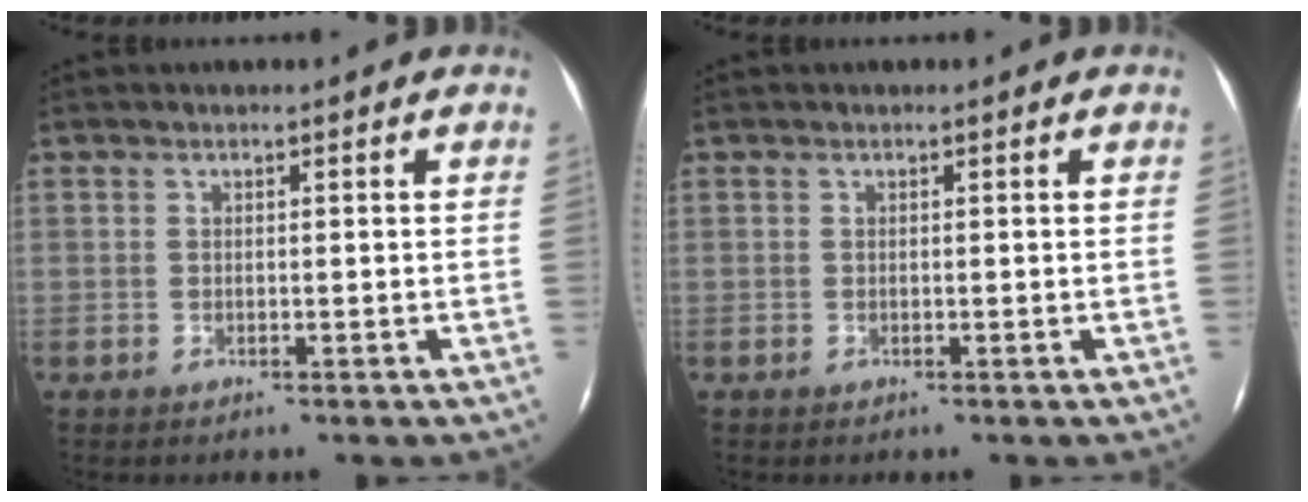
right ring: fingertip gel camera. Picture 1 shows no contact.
{"total": 0.0}